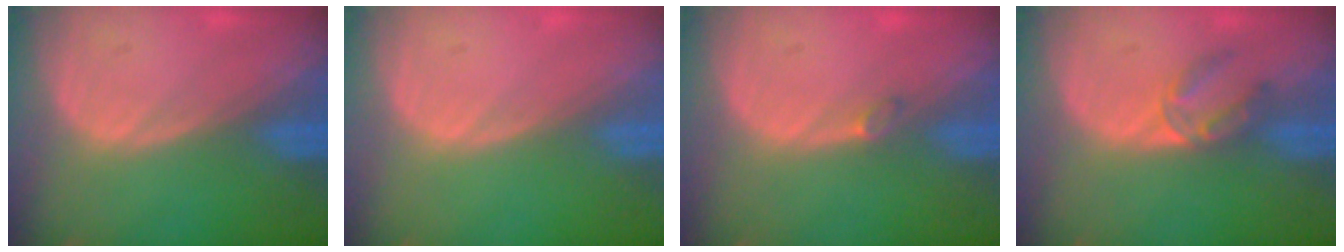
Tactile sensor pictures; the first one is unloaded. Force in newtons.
{"total": 0.0}
{"total": 0.9, "press": 0.9, "slide": 0.3}
{"total": 3.5, "press": 3.3, "slide": 1.0}